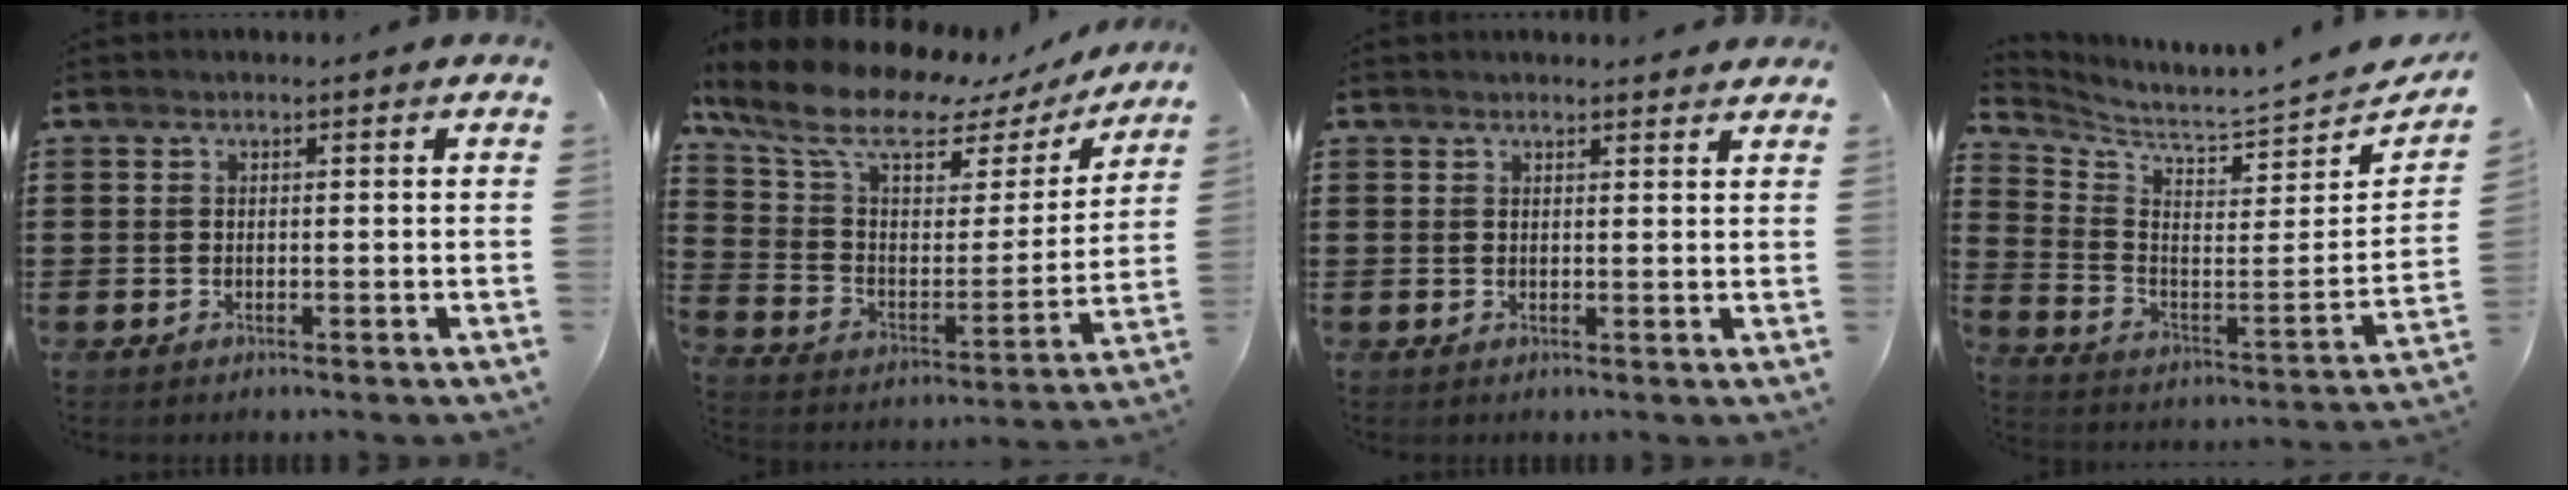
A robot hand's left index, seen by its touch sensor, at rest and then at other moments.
{"total": 11.9, "force": [8.6, 4.3, 7.0], "torque": [-0.162, -0.046, 0.146]}
{"total": 1.7, "force": [1.7, 0.1, 0.4], "torque": [-0.010, 0.002, 0.033]}
{"total": 4.7, "force": [4.6, -0.3, 1.0], "torque": [-0.048, -0.067, 0.071]}